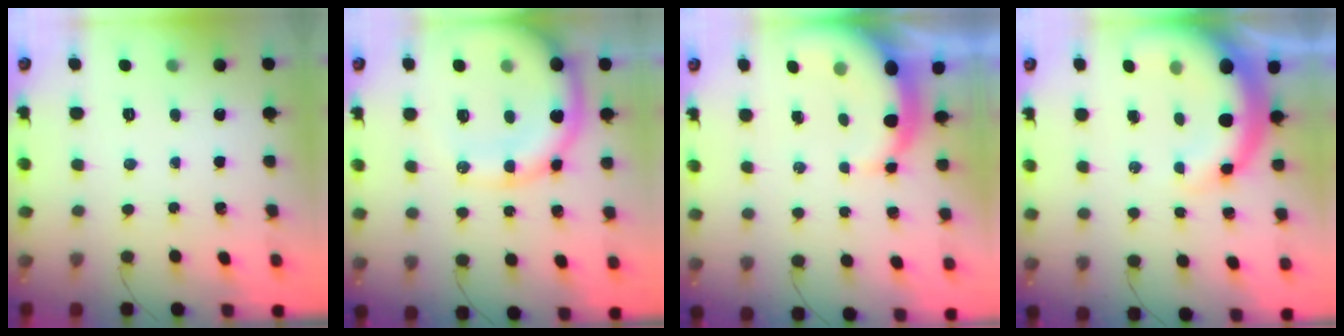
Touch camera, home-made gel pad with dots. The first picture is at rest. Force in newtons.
{"total": 17.3, "press": 17.0, "slide": 3.6}
{"total": 7.5, "press": 7.4, "slide": 1.3}
{"total": 10.9, "press": 10.6, "slide": 2.5}